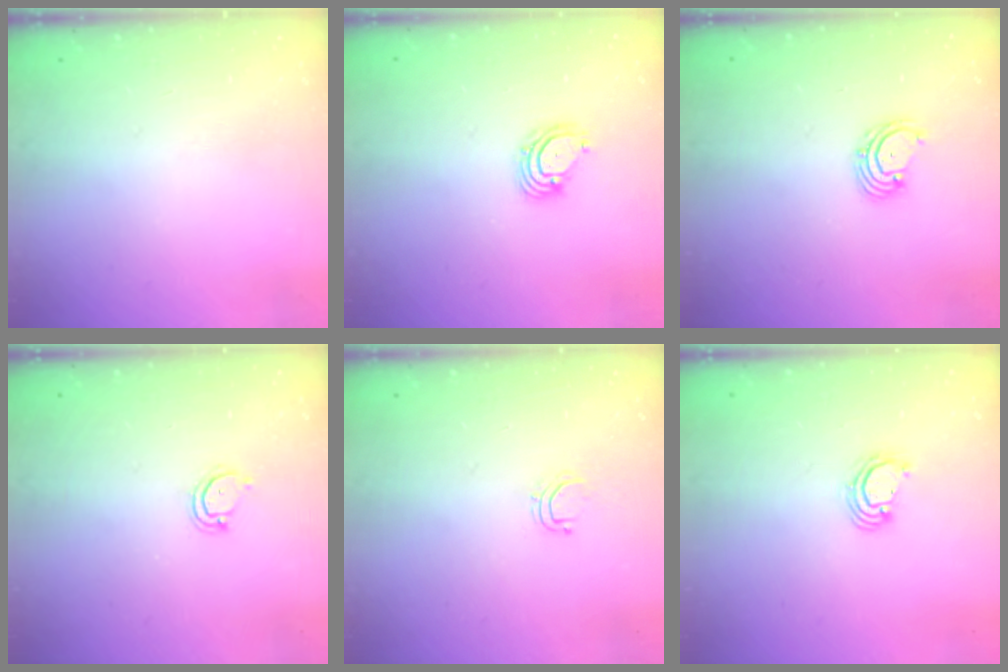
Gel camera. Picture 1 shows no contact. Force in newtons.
{"total": 4.0, "press": 4.0, "slide": 0.5}
{"total": 2.6, "press": 2.5, "slide": 0.6}
{"total": 2.5, "press": 2.5, "slide": 0.1}
{"total": 3.8, "press": 3.8, "slide": 0.2}
{"total": 2.8, "press": 2.8, "slide": 0.2}